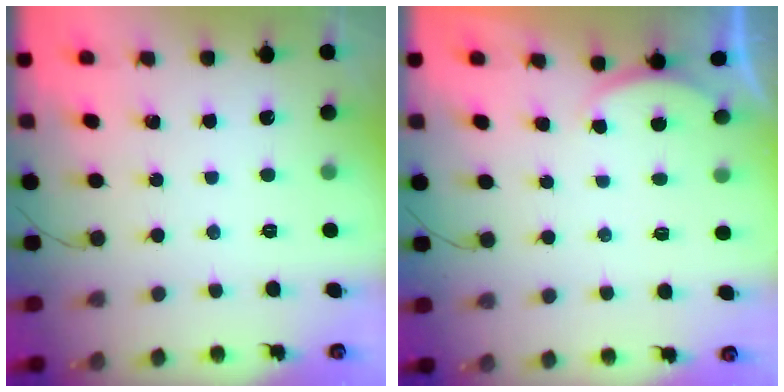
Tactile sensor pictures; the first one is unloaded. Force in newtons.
{"total": 2.0, "press": 1.9, "slide": 0.6}